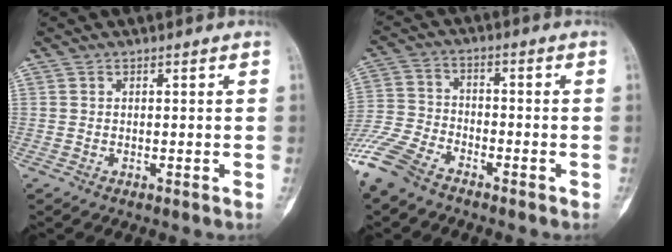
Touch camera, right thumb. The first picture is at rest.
{"total": 11.7, "force": [-8.6, 5.4, 5.8], "torque": [-0.126, 0.014, -0.176]}